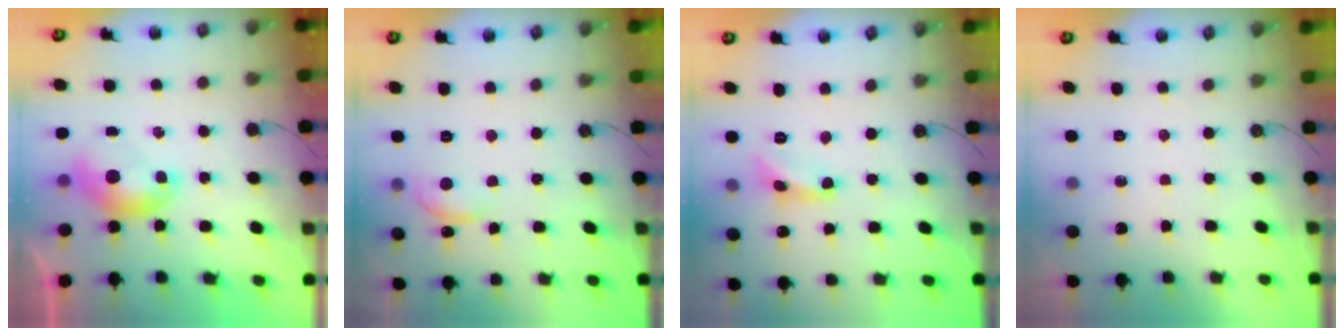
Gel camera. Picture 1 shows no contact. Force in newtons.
{"total": 2.6, "press": 2.5, "slide": 0.7}
{"total": 1.6, "press": 1.6, "slide": 0.3}
{"total": 0.0}